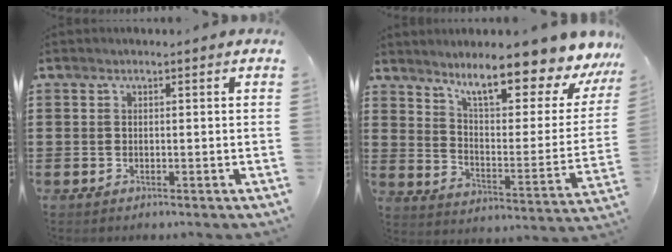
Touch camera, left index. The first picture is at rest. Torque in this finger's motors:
{"motor_torque": [2.14, 0.00, 0.53, 0.21]}